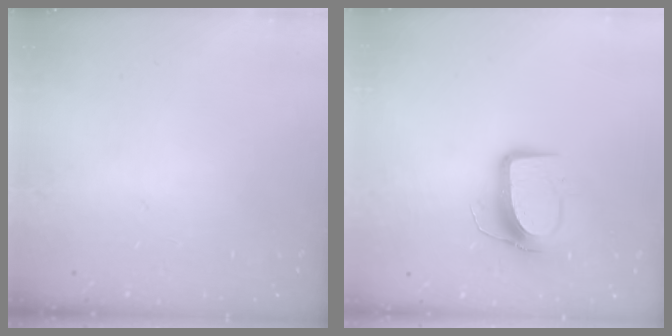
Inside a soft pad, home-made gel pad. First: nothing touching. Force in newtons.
{"total": 9.8, "press": 9.8, "slide": 0.4}